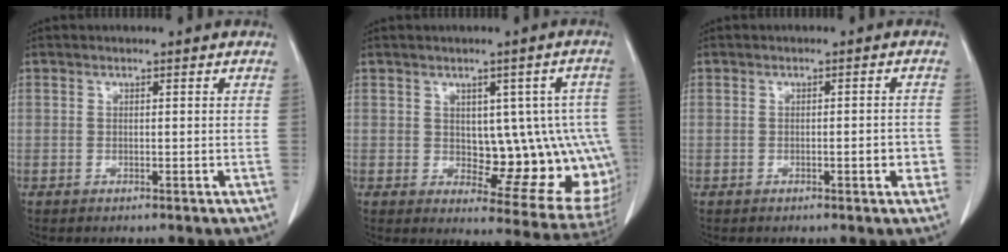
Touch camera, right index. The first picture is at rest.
{"total": 12.8, "force": [0.2, 5.9, 11.4], "torque": [-0.107, 0.014, 0.019]}
{"total": 2.5, "force": [-0.9, 0.7, 2.2], "torque": [-0.023, 0.003, -0.012]}